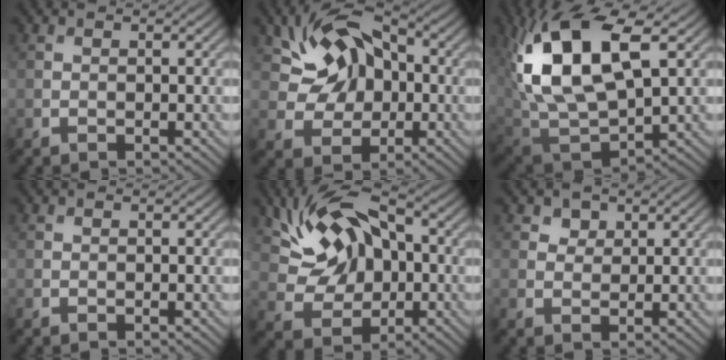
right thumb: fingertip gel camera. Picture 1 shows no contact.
{"total": 10.2, "force": [2.2, 7.3, 6.9], "torque": [-0.134, 0.013, 0.024]}
{"total": 16.0, "force": [5.1, 8.1, 12.7], "torque": [-0.268, 0.008, 0.101]}
{"total": 0.0}
{"total": 11.3, "force": [2.5, 7.3, 8.3], "torque": [-0.172, 0.016, 0.033]}
{"total": 1.7, "force": [1.0, 1.3, 0.4], "torque": [-0.006, -0.002, 0.018]}